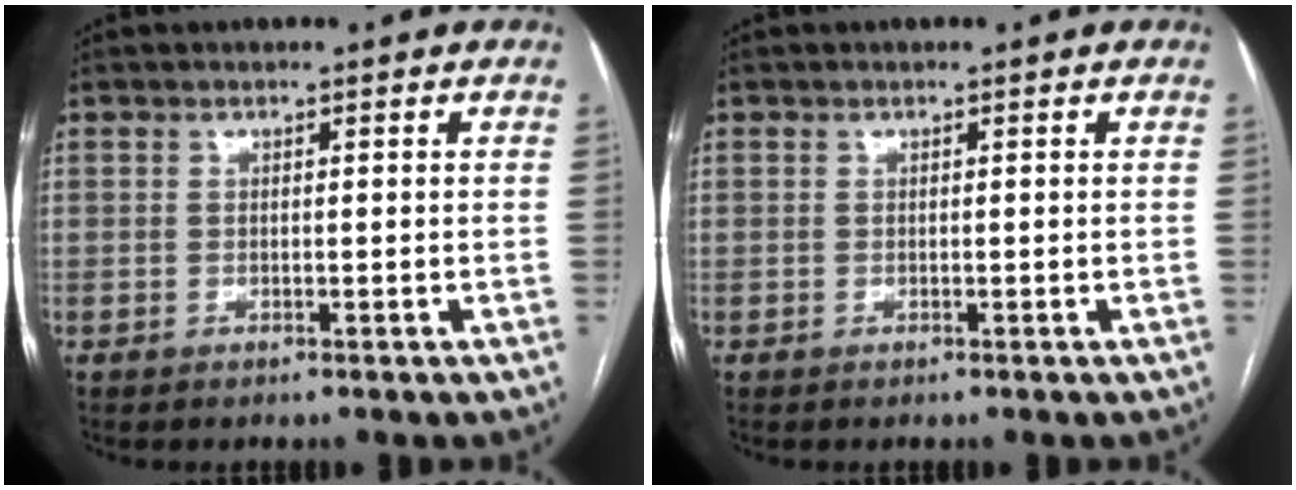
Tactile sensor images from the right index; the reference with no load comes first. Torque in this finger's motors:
{"motor_torque": [0.00, 0.00, 0.00, 0.00]}